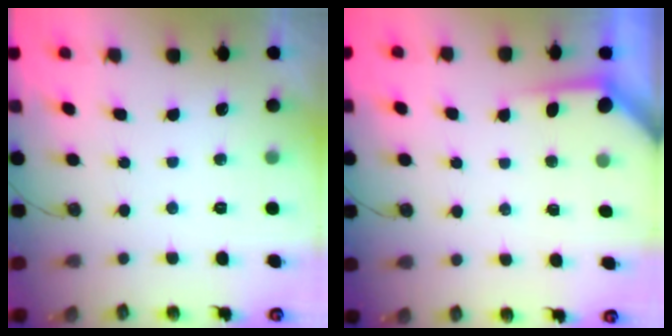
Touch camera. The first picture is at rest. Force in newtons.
{"total": 3.4, "press": 3.4, "slide": 0.3}